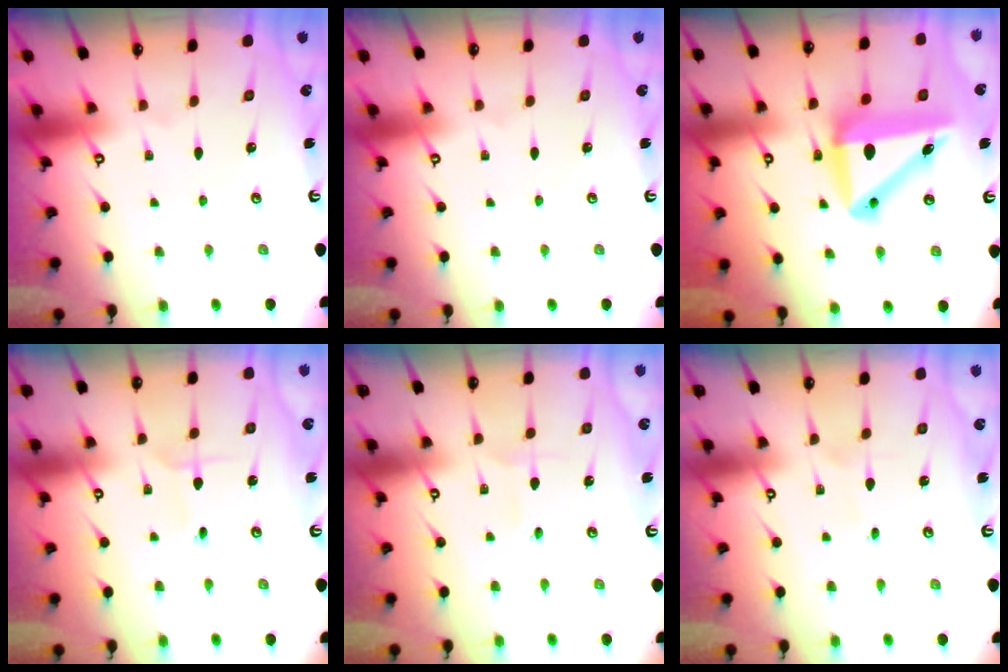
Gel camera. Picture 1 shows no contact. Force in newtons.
{"total": 0.0}
{"total": 13.3, "press": 13.0, "slide": 2.8}
{"total": 1.8, "press": 1.8, "slide": 0.2}
{"total": 2.7, "press": 2.5, "slide": 0.9}
{"total": 0.5, "press": 0.5, "slide": 0.0}